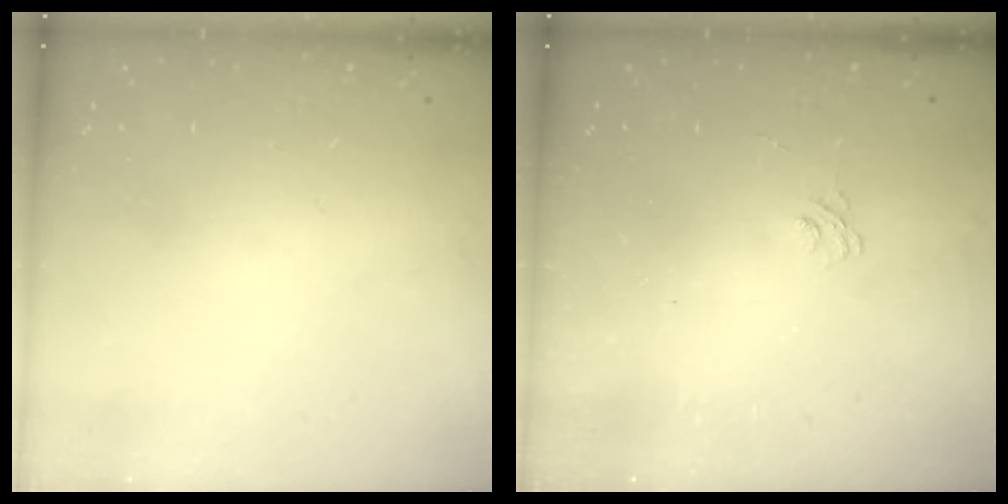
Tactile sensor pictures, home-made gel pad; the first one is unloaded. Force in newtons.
{"total": 2.1, "press": 1.6, "slide": 1.3}